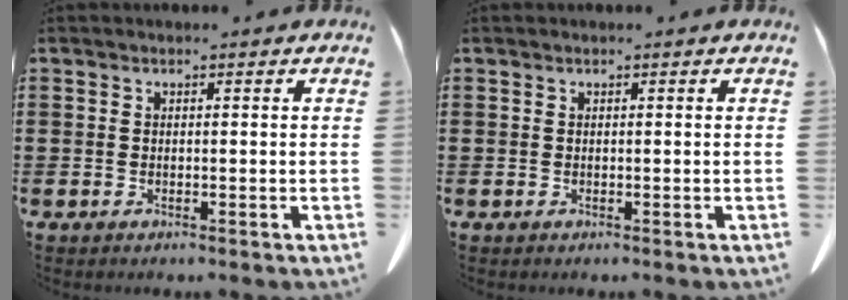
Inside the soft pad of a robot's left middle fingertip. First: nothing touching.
{"total": 0.0}